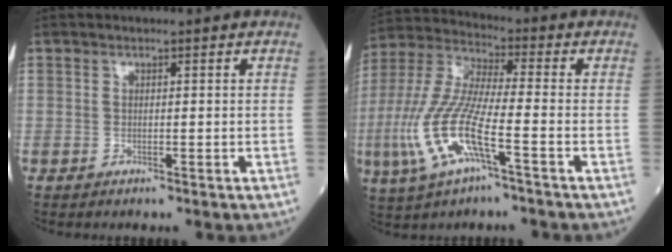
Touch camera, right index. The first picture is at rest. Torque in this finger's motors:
{"motor_torque": [1.21, -0.93, 0.69, 0.20]}